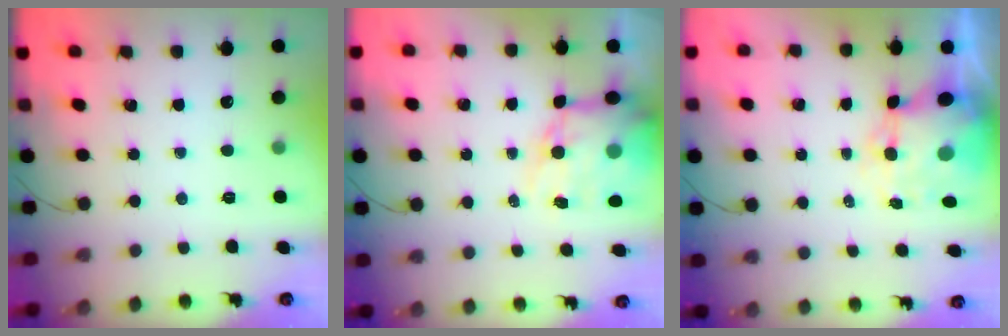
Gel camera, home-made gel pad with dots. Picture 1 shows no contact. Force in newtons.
{"total": 13.3, "press": 12.8, "slide": 3.8}
{"total": 10.3, "press": 10.0, "slide": 2.6}